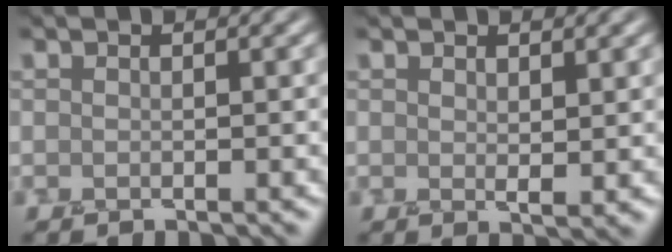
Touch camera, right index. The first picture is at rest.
{"total": 1.2, "force": [0.6, 0.3, 1.0], "torque": [-0.016, -0.005, 0.013]}